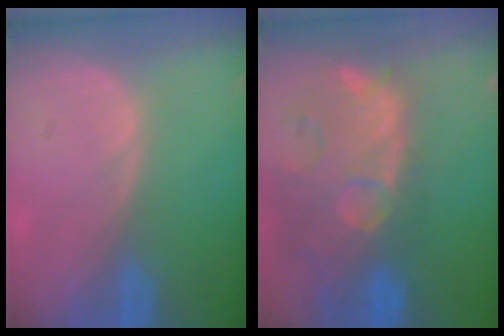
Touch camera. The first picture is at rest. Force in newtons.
{"total": 14.6, "press": 11.8, "slide": 8.6}